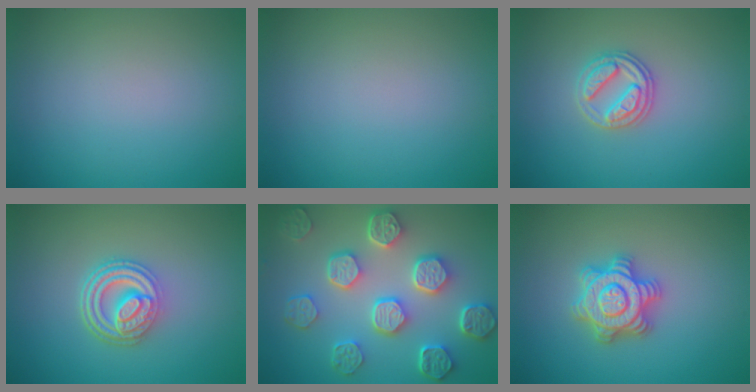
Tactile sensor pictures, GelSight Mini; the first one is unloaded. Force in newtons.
{"total": 0.0}
{"total": 2.7, "press": 2.7, "slide": 0.5}
{"total": 4.8, "press": 3.7, "slide": 3.0}
{"total": 7.8, "press": 6.0, "slide": 5.0}
{"total": 4.7, "press": 4.7, "slide": 0.6}